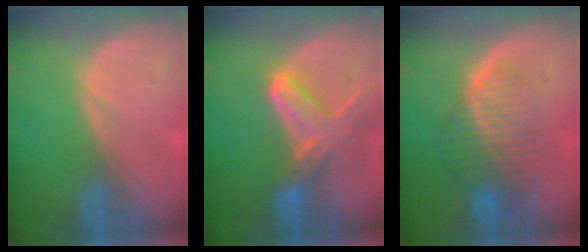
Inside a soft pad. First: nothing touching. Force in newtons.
{"total": 7.7, "press": 6.9, "slide": 3.6}
{"total": 8.2, "press": 7.2, "slide": 3.8}